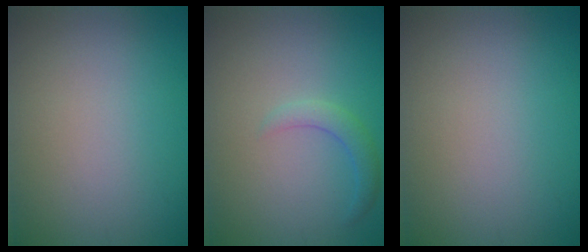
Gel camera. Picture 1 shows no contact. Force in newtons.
{"total": 1.7, "press": 1.7, "slide": 0.1}
{"total": 0.0}